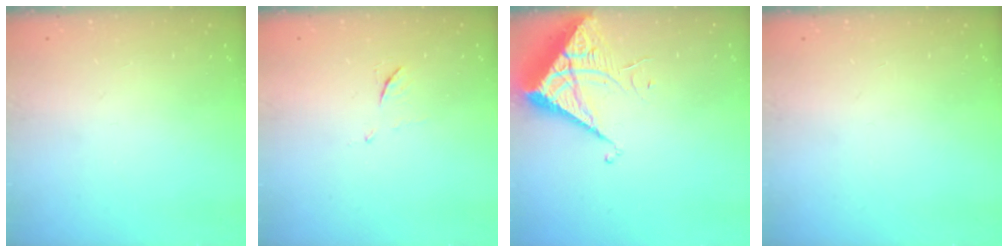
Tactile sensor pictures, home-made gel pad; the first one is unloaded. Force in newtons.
{"total": 5.5, "press": 5.4, "slide": 0.7}
{"total": 7.0, "press": 7.0, "slide": 0.3}
{"total": 0.0}